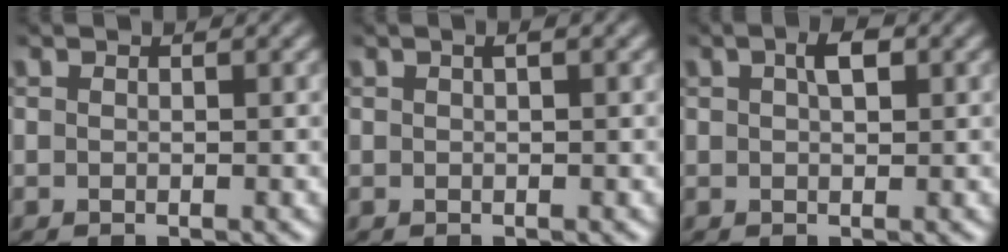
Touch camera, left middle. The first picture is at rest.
{"total": 0.7, "force": [0.3, -0.1, 0.6], "torque": [-0.012, 0.005, 0.006]}
{"total": 2.0, "force": [0.7, 0.8, 1.7], "torque": [-0.029, 0.005, 0.011]}